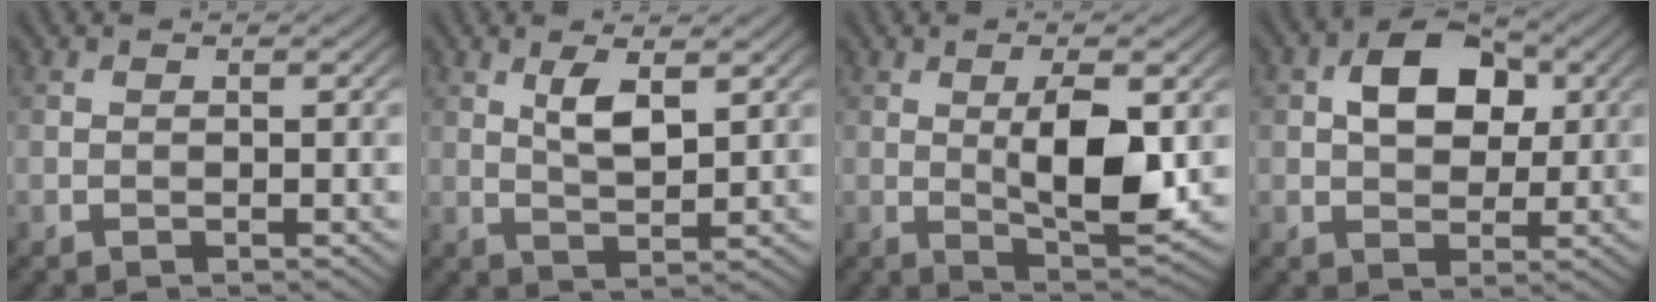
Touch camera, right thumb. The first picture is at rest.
{"total": 4.2, "force": [1.8, 1.4, 3.5], "torque": [-0.076, -0.004, 0.036]}
{"total": 7.9, "force": [0.5, 2.7, 7.4], "torque": [-0.127, -0.003, 0.013]}
{"total": 7.4, "force": [1.8, 5.0, 5.1], "torque": [-0.087, 0.009, 0.023]}